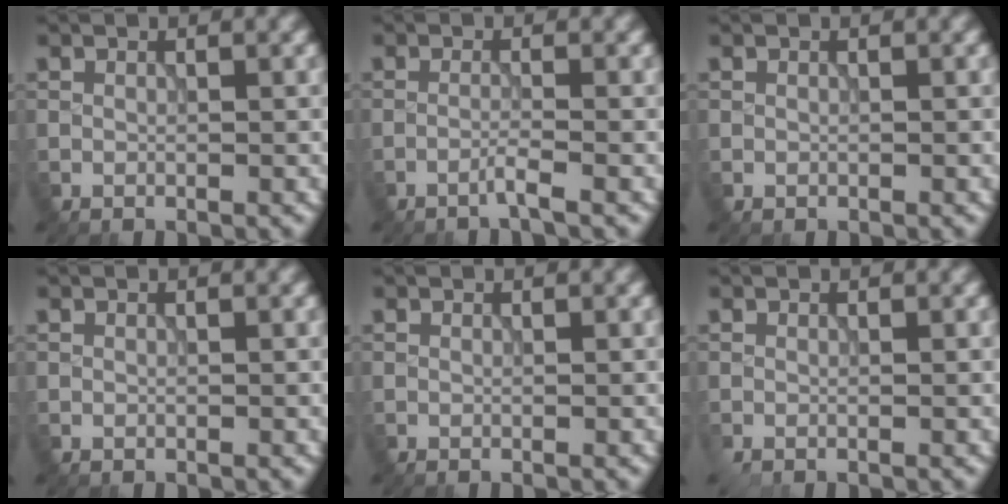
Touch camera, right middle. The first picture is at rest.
{"total": 1.2, "force": [-0.9, -0.1, 0.8], "torque": [-0.008, 0.005, -0.026]}
{"total": 0.0}
{"total": 0.0}
{"total": 0.0}
{"total": 0.6, "force": [-0.2, 0.2, 0.6], "torque": [-0.015, -0.004, -0.003]}